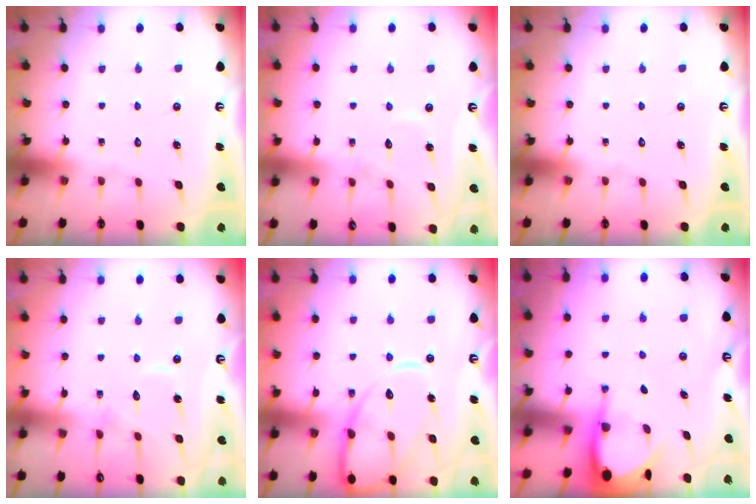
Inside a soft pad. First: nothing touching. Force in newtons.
{"total": 6.5, "press": 6.5, "slide": 0.5}
{"total": 0.0}
{"total": 9.4, "press": 9.3, "slide": 1.0}
{"total": 15.1, "press": 15.1, "slide": 1.3}
{"total": 4.2, "press": 4.2, "slide": 0.3}